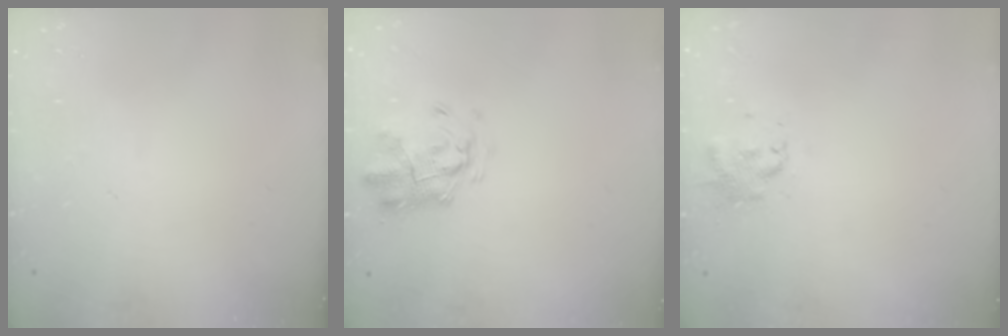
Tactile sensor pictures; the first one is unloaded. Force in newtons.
{"total": 3.5, "press": 3.2, "slide": 1.5}
{"total": 0.9, "press": 0.8, "slide": 0.4}